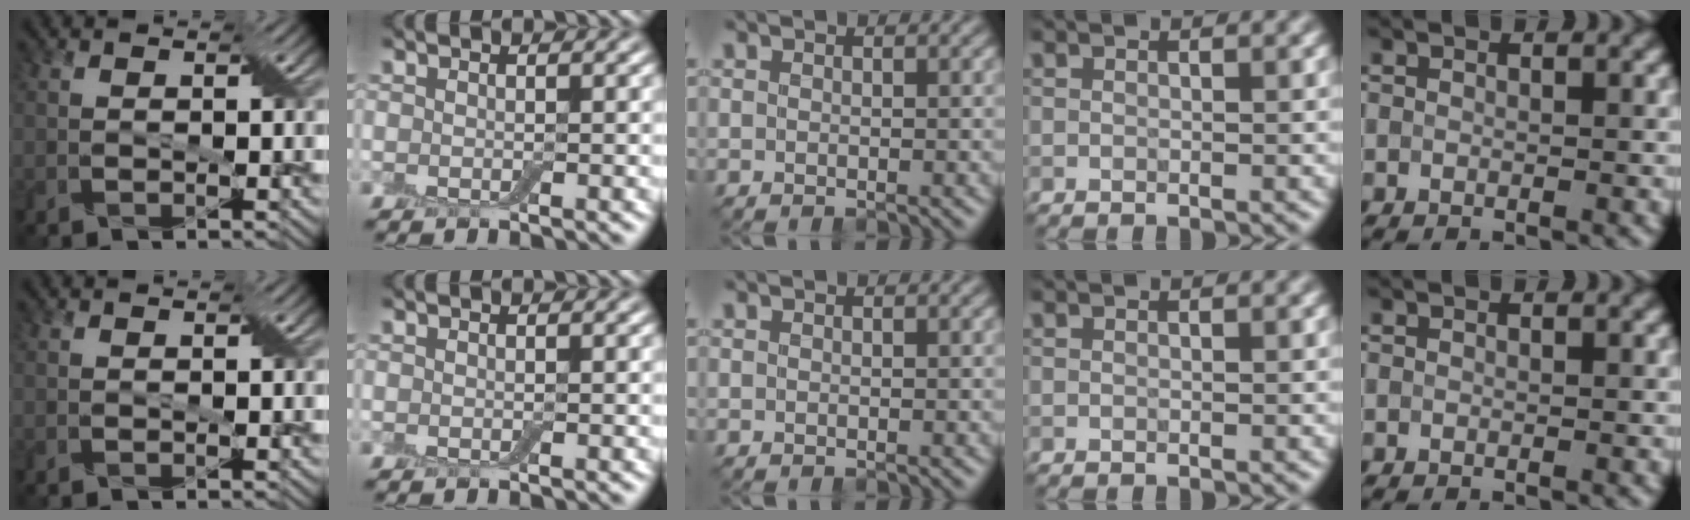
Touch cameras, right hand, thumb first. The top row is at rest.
{}